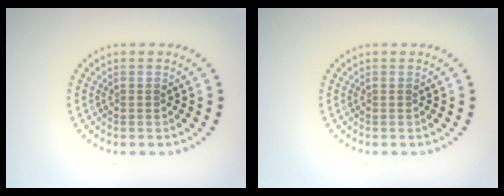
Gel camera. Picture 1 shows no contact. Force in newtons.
{"total": 0.0}